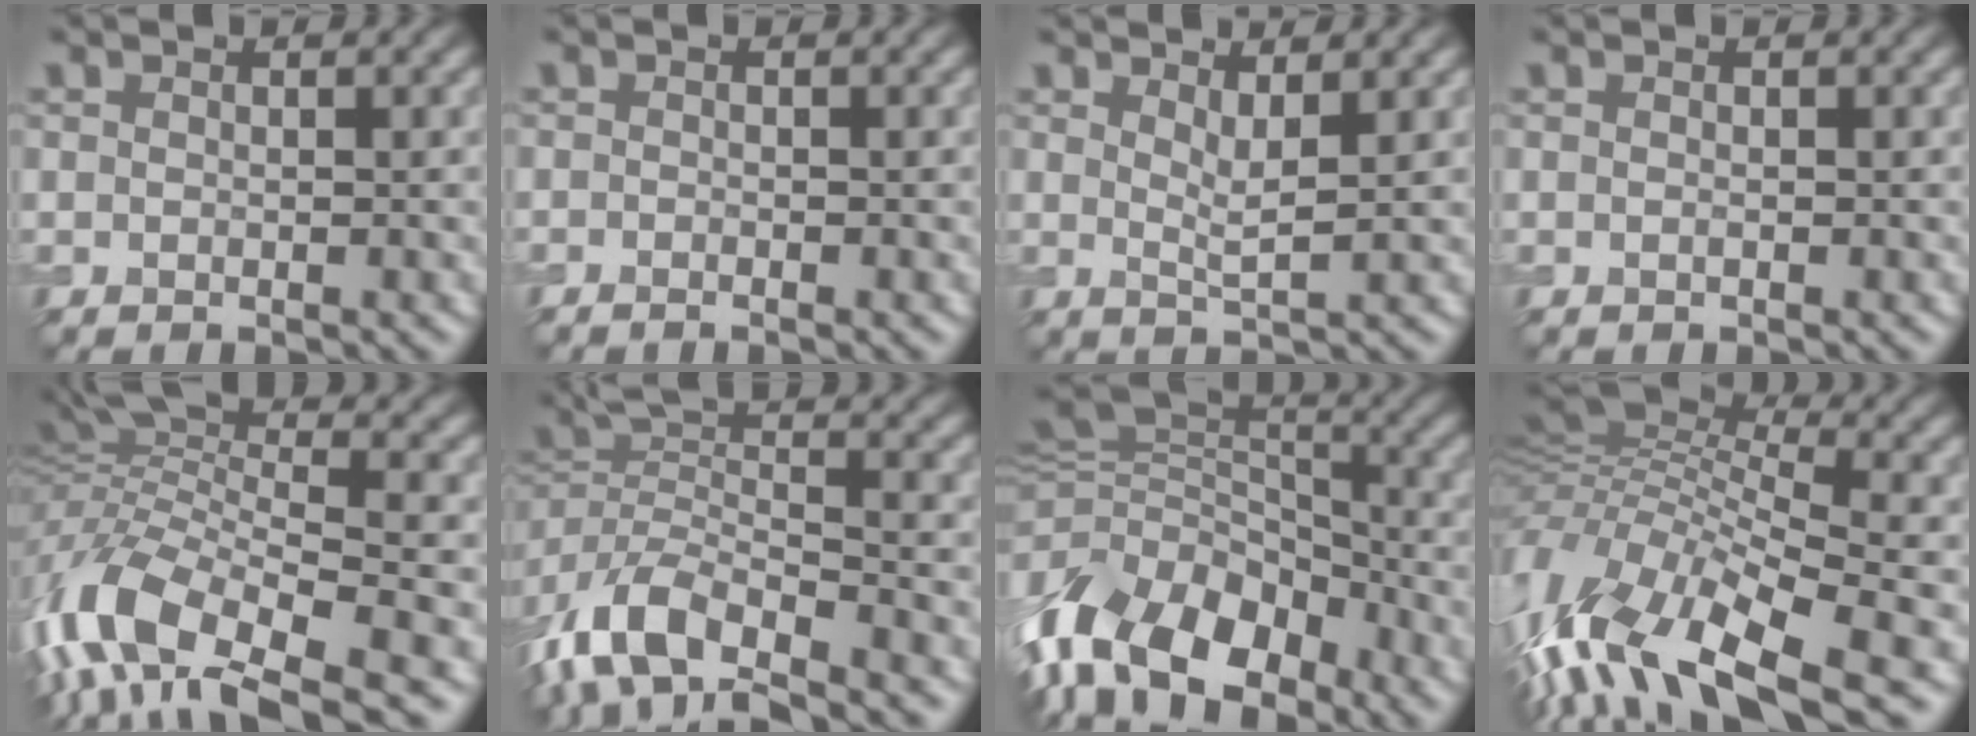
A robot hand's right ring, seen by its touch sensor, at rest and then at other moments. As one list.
[{"total": 0.7, "force": [-0.6, 0.1, 0.4], "torque": [-0.006, -0.003, -0.012]}, {"total": 2.1, "force": [1.2, 0.4, 1.6], "torque": [-0.027, -0.007, 0.020]}, {"total": 0.0}, {"total": 13.6, "force": [-5.1, 6.3, 10.9], "torque": [-0.232, 0.006, -0.094]}, {"total": 10.5, "force": [-7.2, 3.7, 6.7], "torque": [-0.130, -0.004, -0.136]}, {"total": 14.7, "force": [-8.4, 8.5, 8.5], "torque": [-0.179, 0.000, -0.148]}, {"total": 14.9, "force": [-6.9, 5.7, 11.9], "torque": [-0.258, 0.009, -0.135]}]